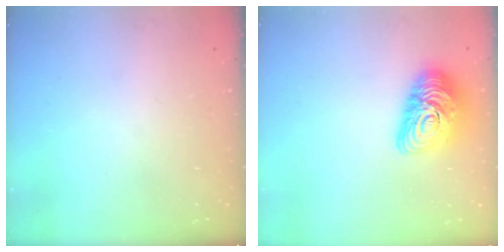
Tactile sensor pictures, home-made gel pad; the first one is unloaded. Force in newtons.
{"total": 14.7, "press": 14.7, "slide": 1.2}